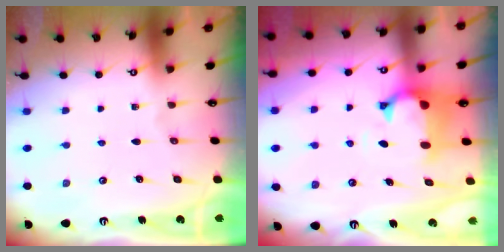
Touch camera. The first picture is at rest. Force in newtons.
{"total": 1.2, "press": 0.2, "slide": 1.2}